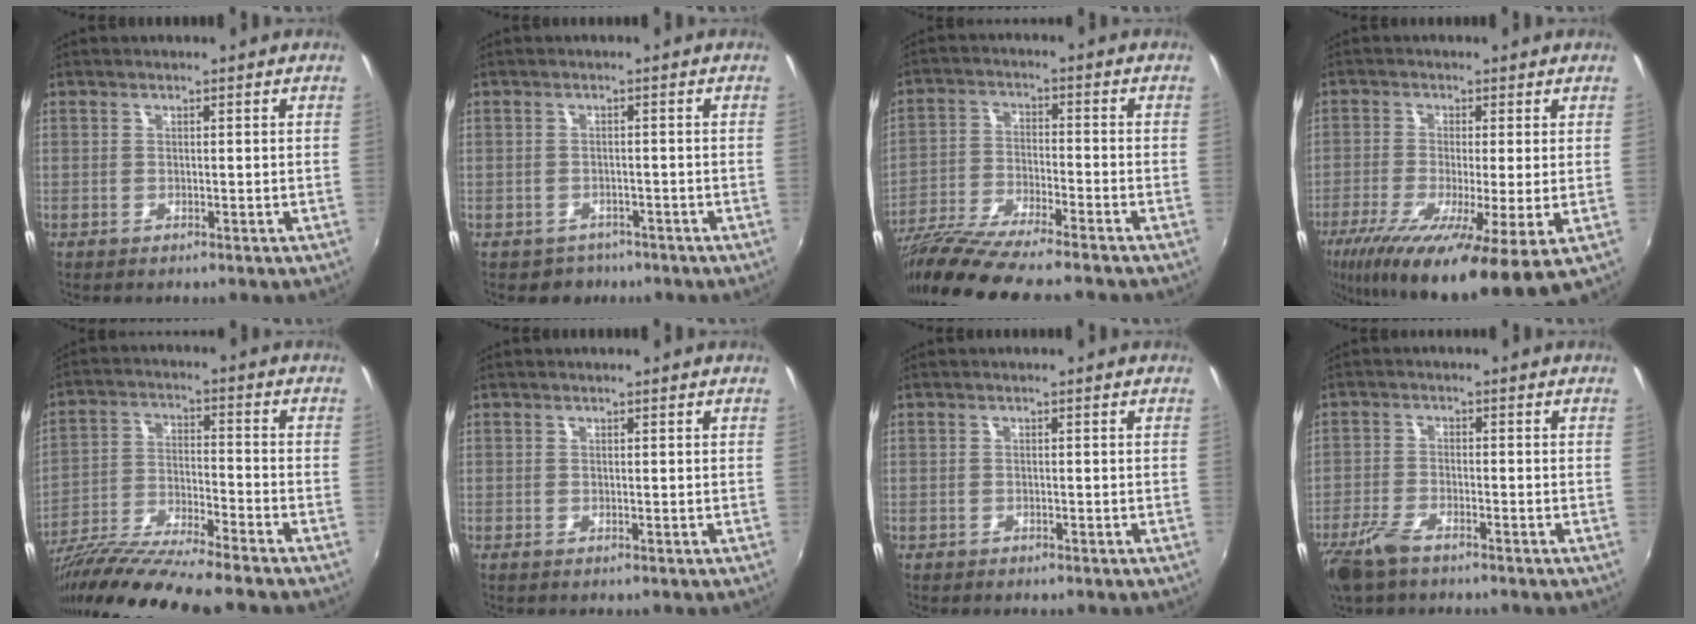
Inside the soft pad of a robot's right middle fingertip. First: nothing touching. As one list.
[{"total": 3.6, "force": [-2.5, 2.6, 0.1], "torque": [-0.013, -0.004, -0.038]}, {"total": 13.6, "force": [-11.8, 0.0, 6.8], "torque": [-0.149, -0.034, -0.219]}, {"total": 15.6, "force": [-6.9, 2.1, 13.8], "torque": [-0.264, -0.060, -0.118]}, {"total": 15.3, "force": [-13.1, -0.5, 7.8], "torque": [-0.159, -0.034, -0.239]}, {"total": 0.0}, {"total": 0.7, "force": [-0.6, 0.4, 0.0], "torque": [-0.005, -0.001, -0.010]}, {"total": 6.4, "force": [-4.7, 2.3, 3.7], "torque": [-0.100, -0.012, -0.094]}]